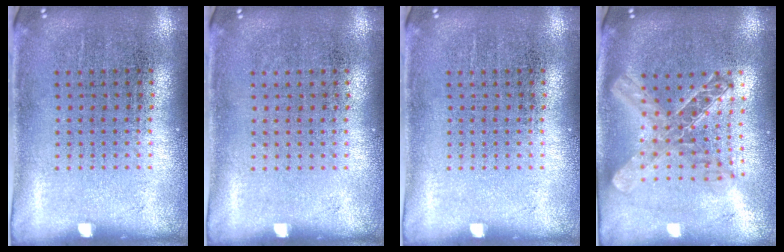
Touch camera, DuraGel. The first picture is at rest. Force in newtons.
{"total": 0.0}
{"total": 0.0}
{"total": 2.0, "press": 1.7, "slide": 1.1}